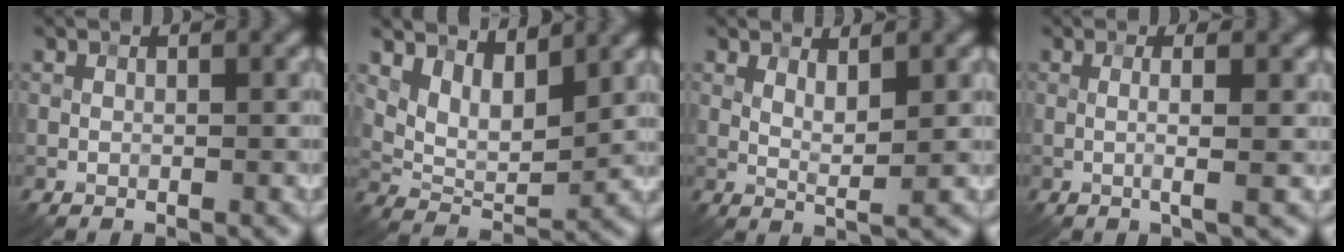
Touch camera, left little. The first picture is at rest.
{"total": 4.6, "force": [2.8, 2.2, 3.0], "torque": [-0.061, -0.013, 0.047]}
{"total": 2.1, "force": [1.0, 0.3, 1.9], "torque": [-0.034, -0.007, 0.017]}
{"total": 2.5, "force": [0.0, 0.5, 2.5], "torque": [-0.041, 0.001, -0.007]}